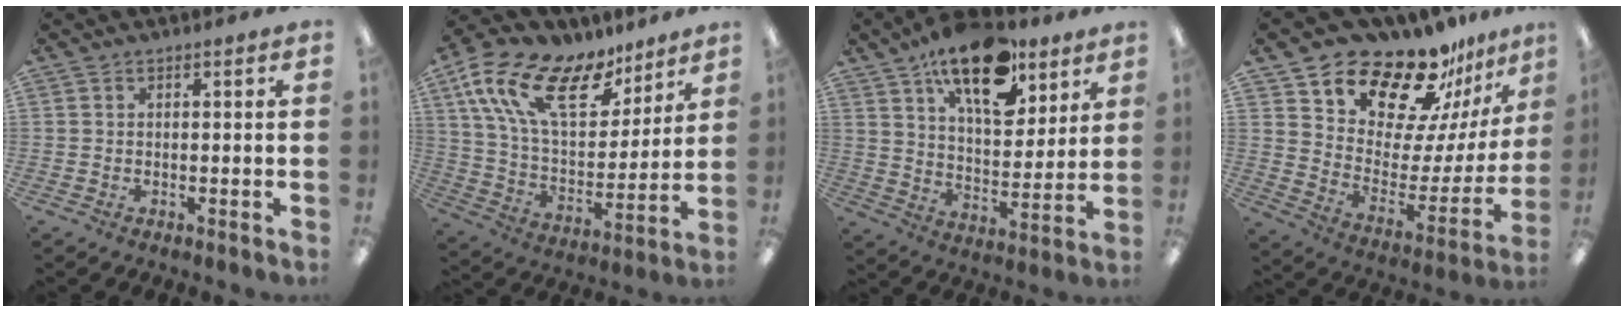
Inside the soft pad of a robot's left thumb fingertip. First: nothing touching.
{"total": 21.6, "force": [11.9, 10.9, 14.4], "torque": [-0.279, -0.050, 0.211]}
{"total": 19.2, "force": [12.8, 8.9, 11.2], "torque": [-0.176, -0.067, 0.219]}
{"total": 19.3, "force": [17.1, 6.7, 5.6], "torque": [-0.096, -0.145, 0.296]}